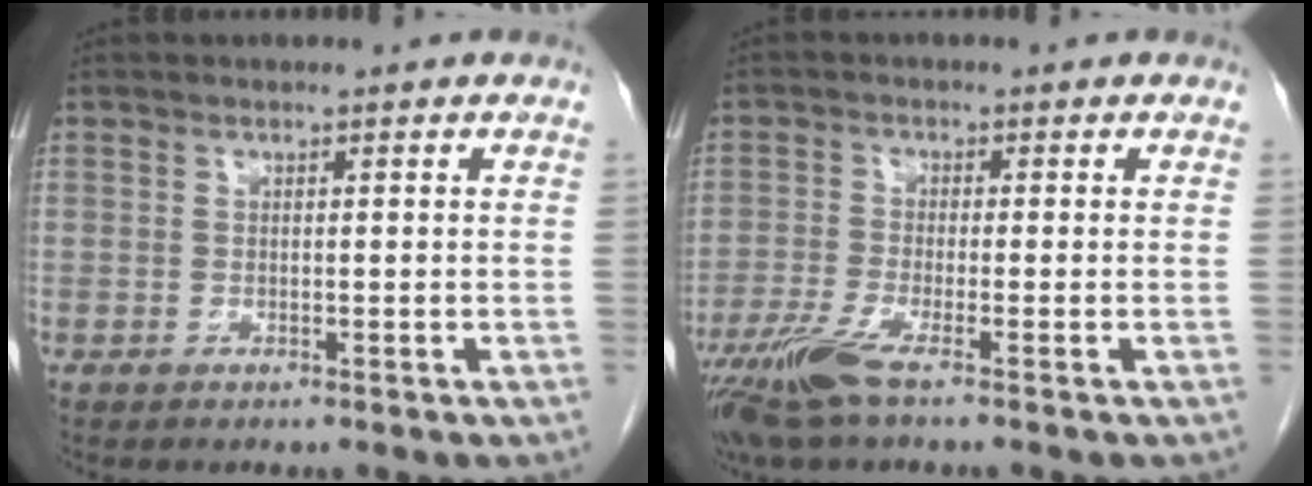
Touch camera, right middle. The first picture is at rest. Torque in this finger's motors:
{"motor_torque": [1.09, -0.87, 0.11, 0.10]}